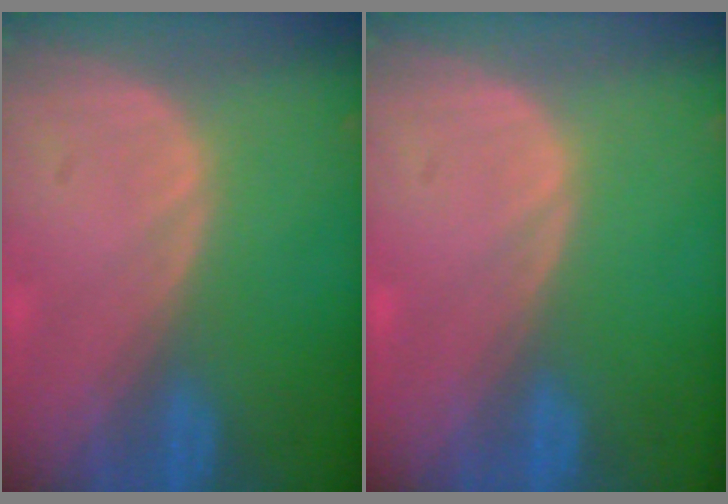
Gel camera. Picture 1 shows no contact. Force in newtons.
{"total": 0.0}